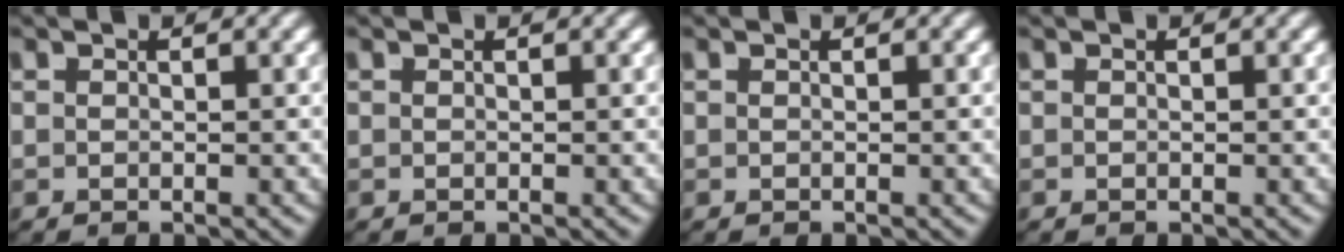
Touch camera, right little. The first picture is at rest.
{"total": 0.0}
{"total": 0.0}
{"total": 0.0}